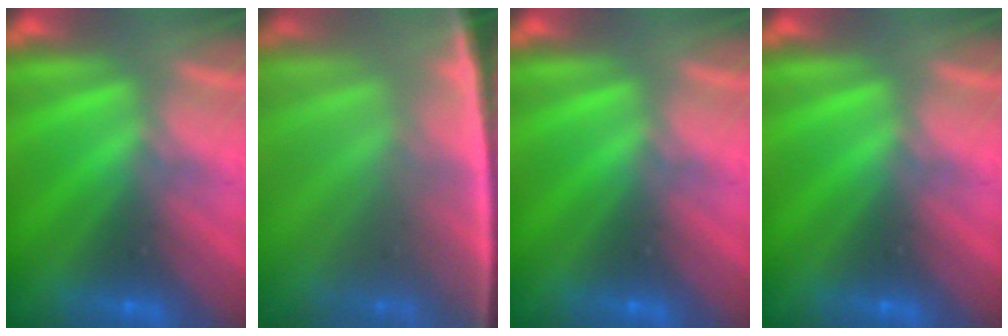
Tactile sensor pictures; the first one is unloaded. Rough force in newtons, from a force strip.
{"total": 8.0}
{"total": 0.0}
{"total": 0.0}